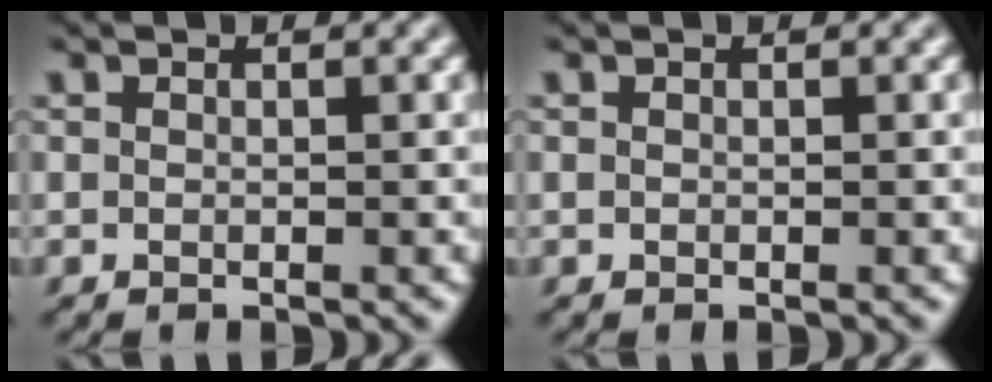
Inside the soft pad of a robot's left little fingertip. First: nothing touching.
{"total": 0.0}